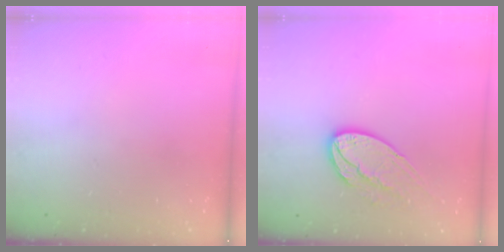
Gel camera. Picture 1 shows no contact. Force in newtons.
{"total": 13.1, "press": 13.0, "slide": 1.1}